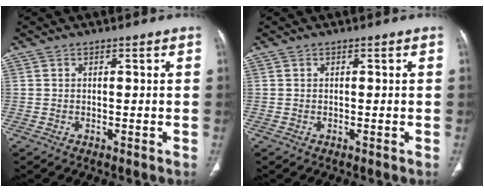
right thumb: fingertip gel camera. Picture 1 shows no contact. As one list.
[{"total": 0.0}]